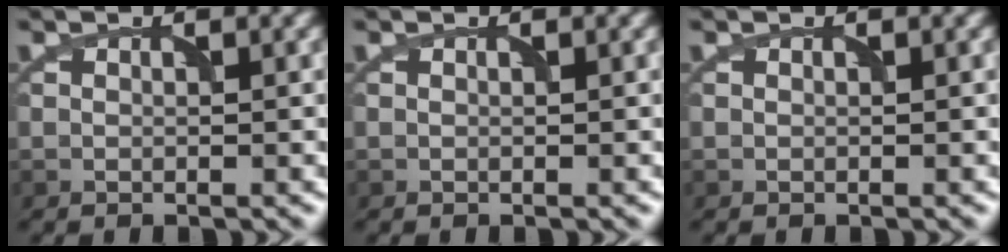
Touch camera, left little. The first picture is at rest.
{"total": 0.0}
{"total": 0.0}